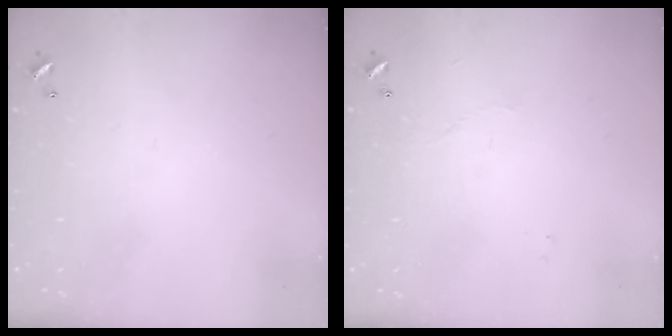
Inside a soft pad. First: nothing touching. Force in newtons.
{"total": 1.8, "press": 1.8, "slide": 0.4}